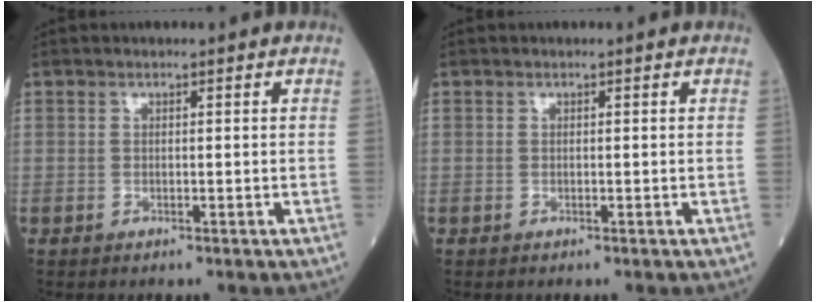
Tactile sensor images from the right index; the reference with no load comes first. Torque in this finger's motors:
{"motor_torque": [0.01, 0.01, -0.01, -0.01]}